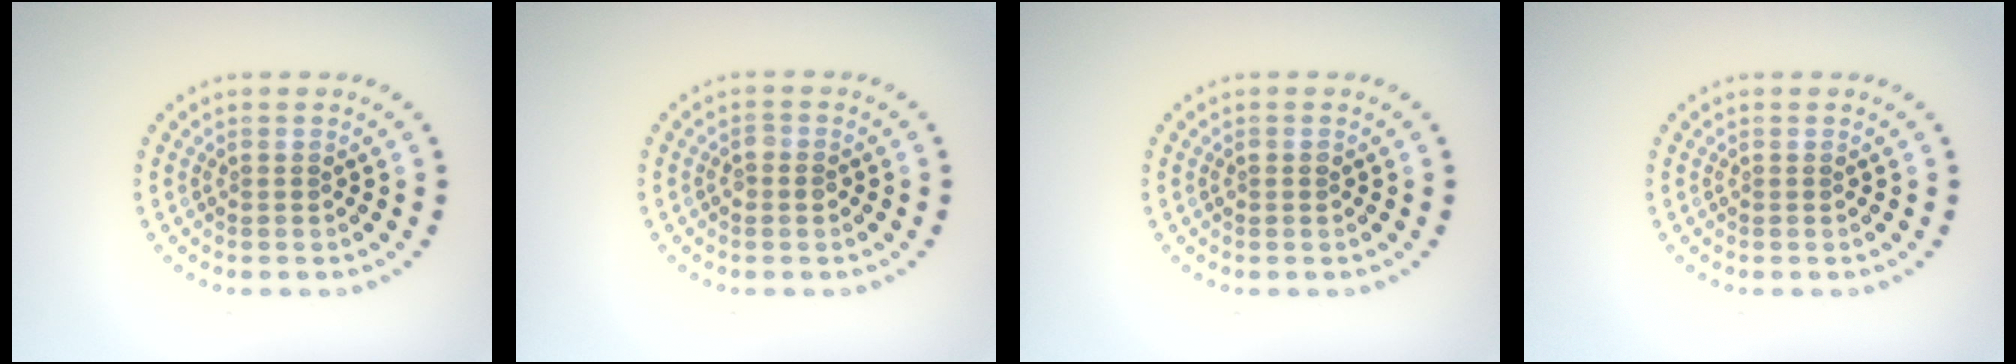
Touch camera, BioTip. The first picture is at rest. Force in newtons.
{"total": 1.0, "press": 1.0, "slide": 0.1}
{"total": 0.7, "press": 0.7, "slide": 0.1}
{"total": 0.0}